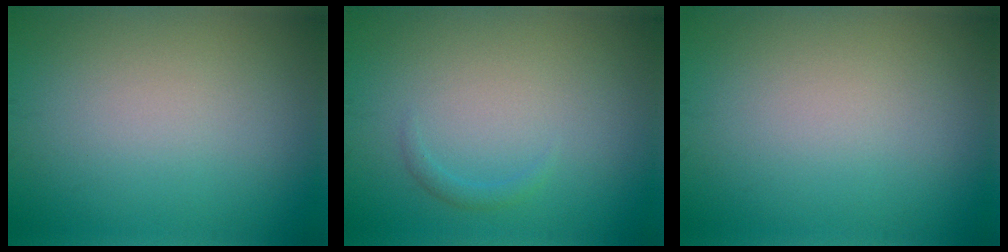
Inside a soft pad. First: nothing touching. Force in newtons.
{"total": 0.8, "press": 0.8, "slide": 0.1}
{"total": 0.0}